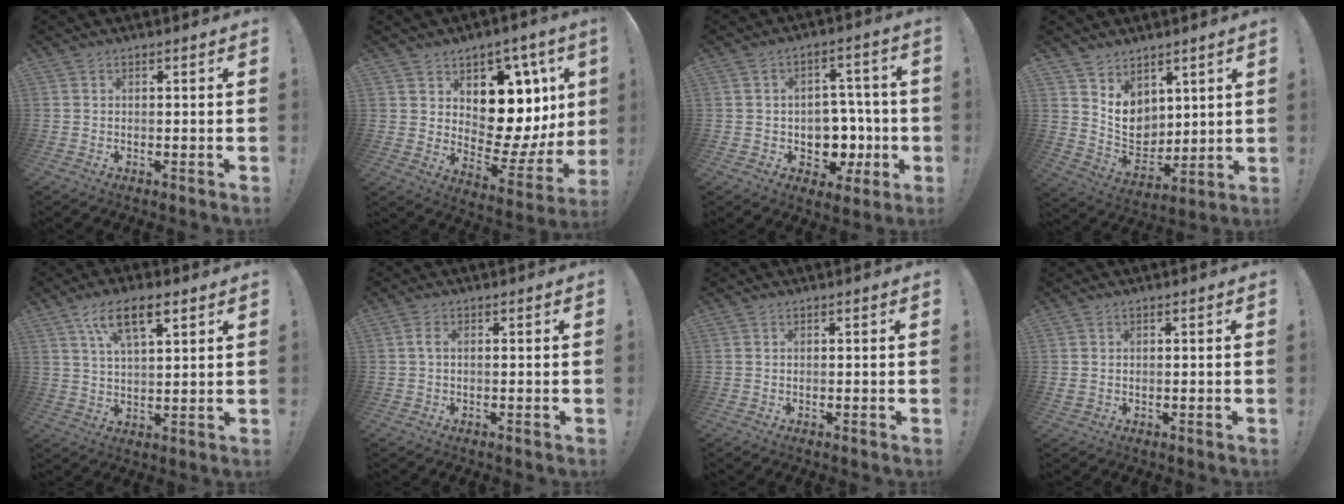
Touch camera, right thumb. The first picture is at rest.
{"total": 14.5, "force": [5.2, 9.5, 9.5], "torque": [-0.105, -0.054, 0.102]}
{"total": 10.1, "force": [-2.0, 9.0, 4.2], "torque": [-0.037, 0.016, -0.018]}
{"total": 9.6, "force": [5.1, 7.6, 3.1], "torque": [-0.055, -0.054, 0.108]}
{"total": 10.1, "force": [5.4, 4.0, 7.6], "torque": [-0.131, -0.010, 0.096]}
{"total": 1.6, "force": [0.1, 0.3, 1.5], "torque": [-0.030, 0.003, 0.000]}
{"total": 0.0}
{"total": 0.7, "force": [0.3, 0.6, 0.3], "torque": [-0.011, 0.005, 0.007]}